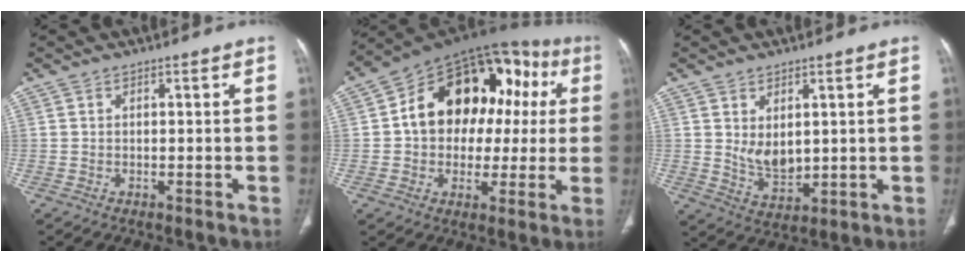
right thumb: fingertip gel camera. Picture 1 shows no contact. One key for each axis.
{"total": 22.9, "fx": 3.2, "fy": 15.9, "fz": 16.2, "tx": -0.190, "ty": 0.049, "tz": 0.046}
{"total": 5.8, "fx": 1.4, "fy": 3.4, "fz": 4.4, "tx": -0.063, "ty": -0.021, "tz": 0.041}